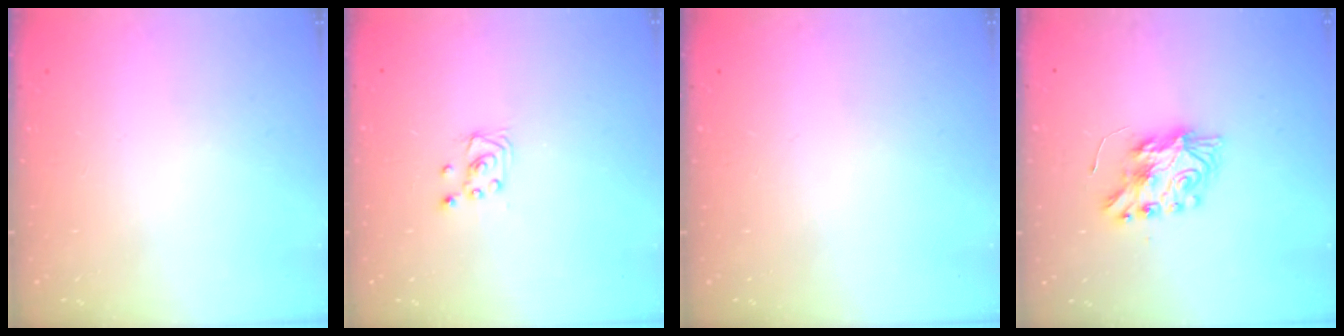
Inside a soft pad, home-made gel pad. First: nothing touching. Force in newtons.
{"total": 2.0, "press": 2.0, "slide": 0.2}
{"total": 0.0}
{"total": 8.4, "press": 8.4, "slide": 0.7}